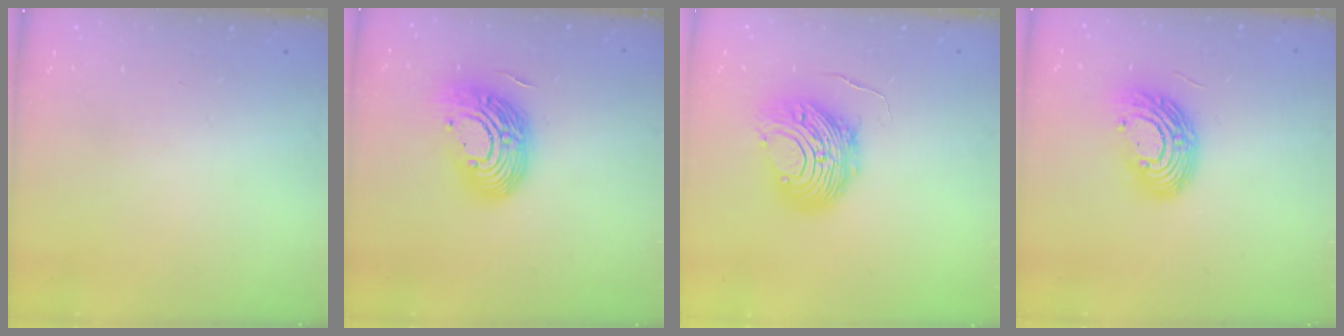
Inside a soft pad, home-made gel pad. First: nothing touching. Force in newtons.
{"total": 17.5, "press": 17.5, "slide": 1.3}
{"total": 10.7, "press": 10.6, "slide": 1.1}
{"total": 13.7, "press": 13.7, "slide": 0.5}